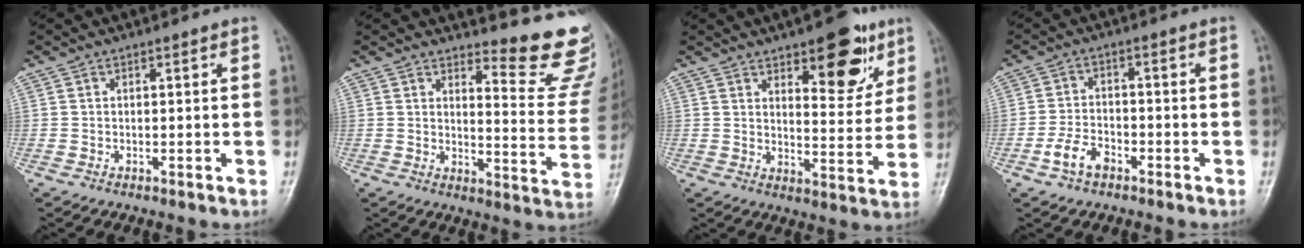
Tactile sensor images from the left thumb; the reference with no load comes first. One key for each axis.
{"total": 14.0, "fx": 12.8, "fy": 3.0, "fz": 4.7, "tx": -0.021, "ty": -0.153, "tz": 0.138}
{"total": 13.5, "fx": 7.5, "fy": 5.7, "fz": 9.7, "tx": -0.086, "ty": -0.039, "tz": 0.104}
{"total": 5.2, "fx": -2.9, "fy": 3.1, "fz": 3.0, "tx": -0.054, "ty": 0.019, "tz": -0.058}